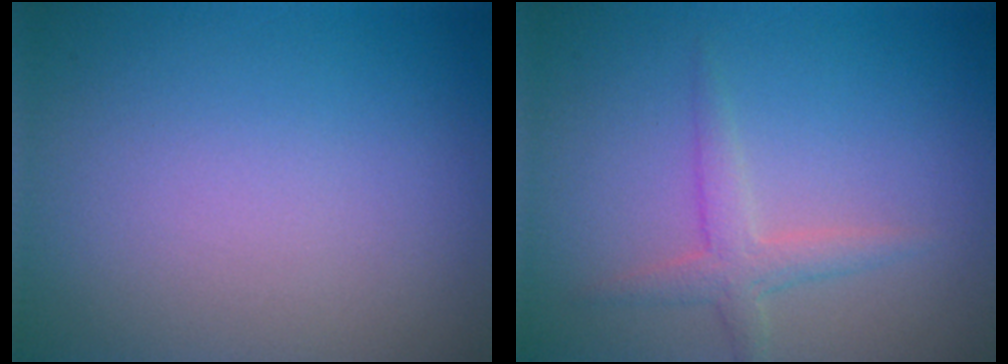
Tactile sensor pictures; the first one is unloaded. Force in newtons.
{"total": 2.1, "press": 2.1, "slide": 0.1}